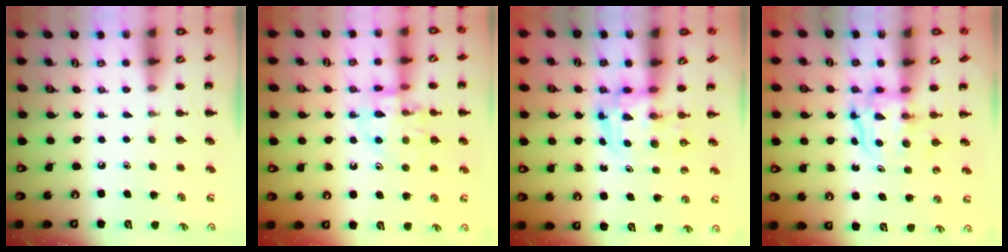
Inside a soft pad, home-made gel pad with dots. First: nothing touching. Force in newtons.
{"total": 12.7, "press": 12.6, "slide": 1.4}
{"total": 3.4, "press": 3.3, "slide": 0.6}
{"total": 3.5, "press": 3.5, "slide": 0.3}